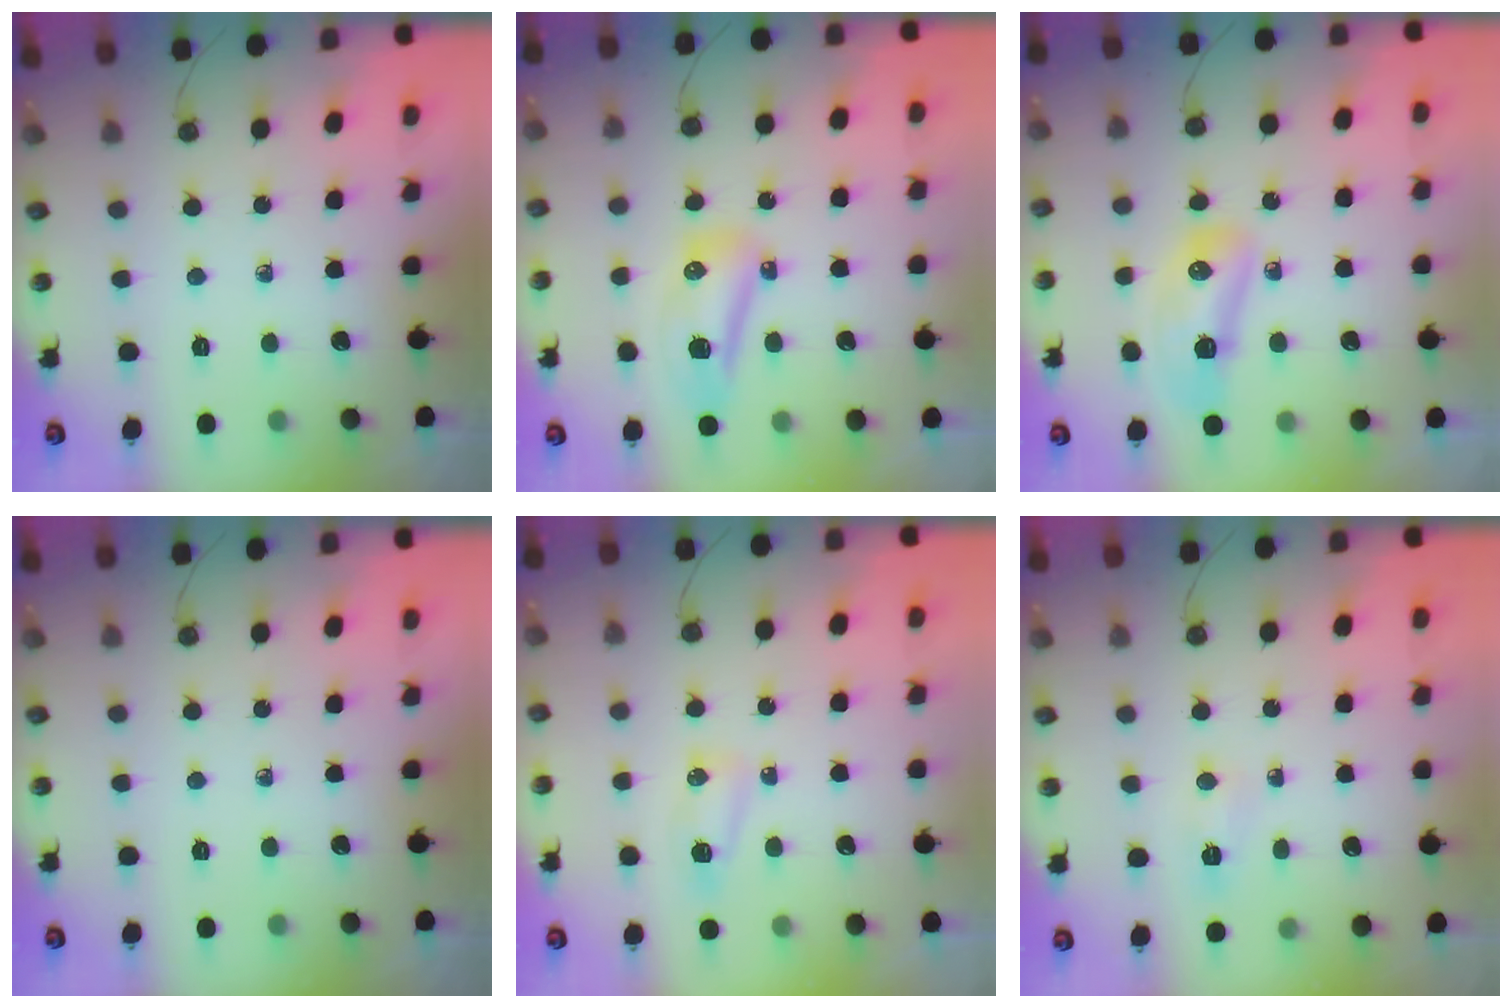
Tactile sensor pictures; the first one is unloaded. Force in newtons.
{"total": 10.0, "press": 9.9, "slide": 0.9}
{"total": 11.7, "press": 10.8, "slide": 4.4}
{"total": 0.0}
{"total": 5.1, "press": 5.1, "slide": 0.6}
{"total": 4.9, "press": 4.8, "slide": 0.6}